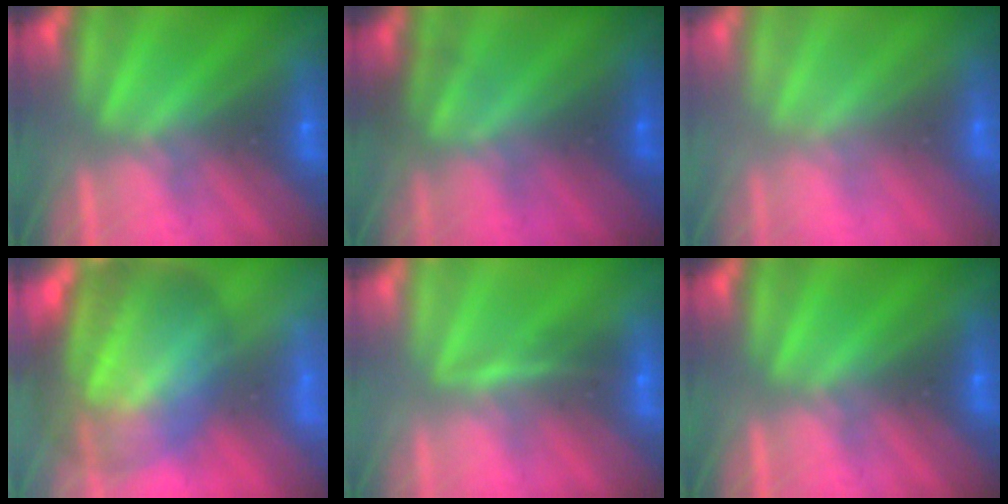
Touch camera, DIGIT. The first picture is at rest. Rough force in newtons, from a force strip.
{"total": 4.6}
{"total": 2.5}
{"total": 10.5}
{"total": 3.5}
{"total": 0.0}